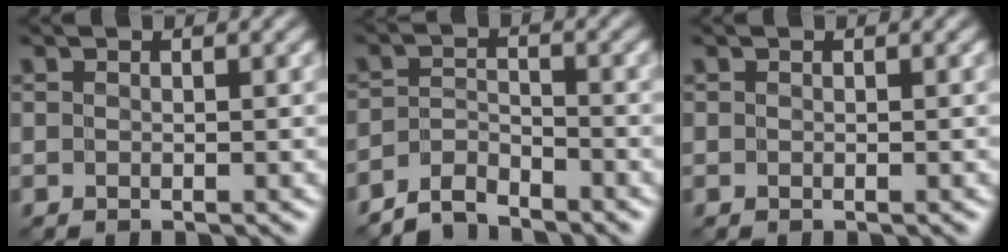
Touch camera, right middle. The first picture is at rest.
{"total": 3.2, "force": [-3.1, 0.6, 0.5], "torque": [-0.010, 0.004, -0.070]}
{"total": 0.0}